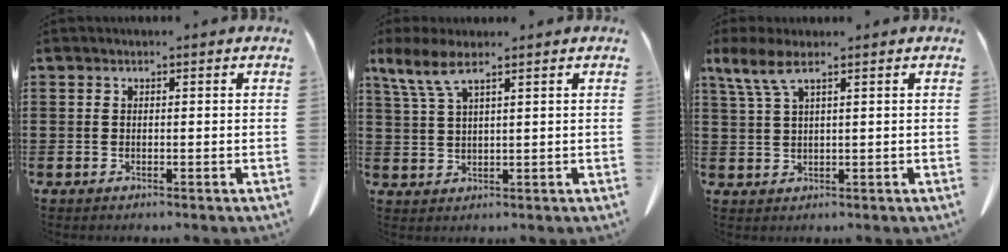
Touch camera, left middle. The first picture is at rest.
{"total": 5.4, "force": [3.5, 1.1, 4.0], "torque": [-0.101, -0.007, 0.059]}
{"total": 4.5, "force": [2.6, 0.7, 3.6], "torque": [-0.092, -0.003, 0.043]}